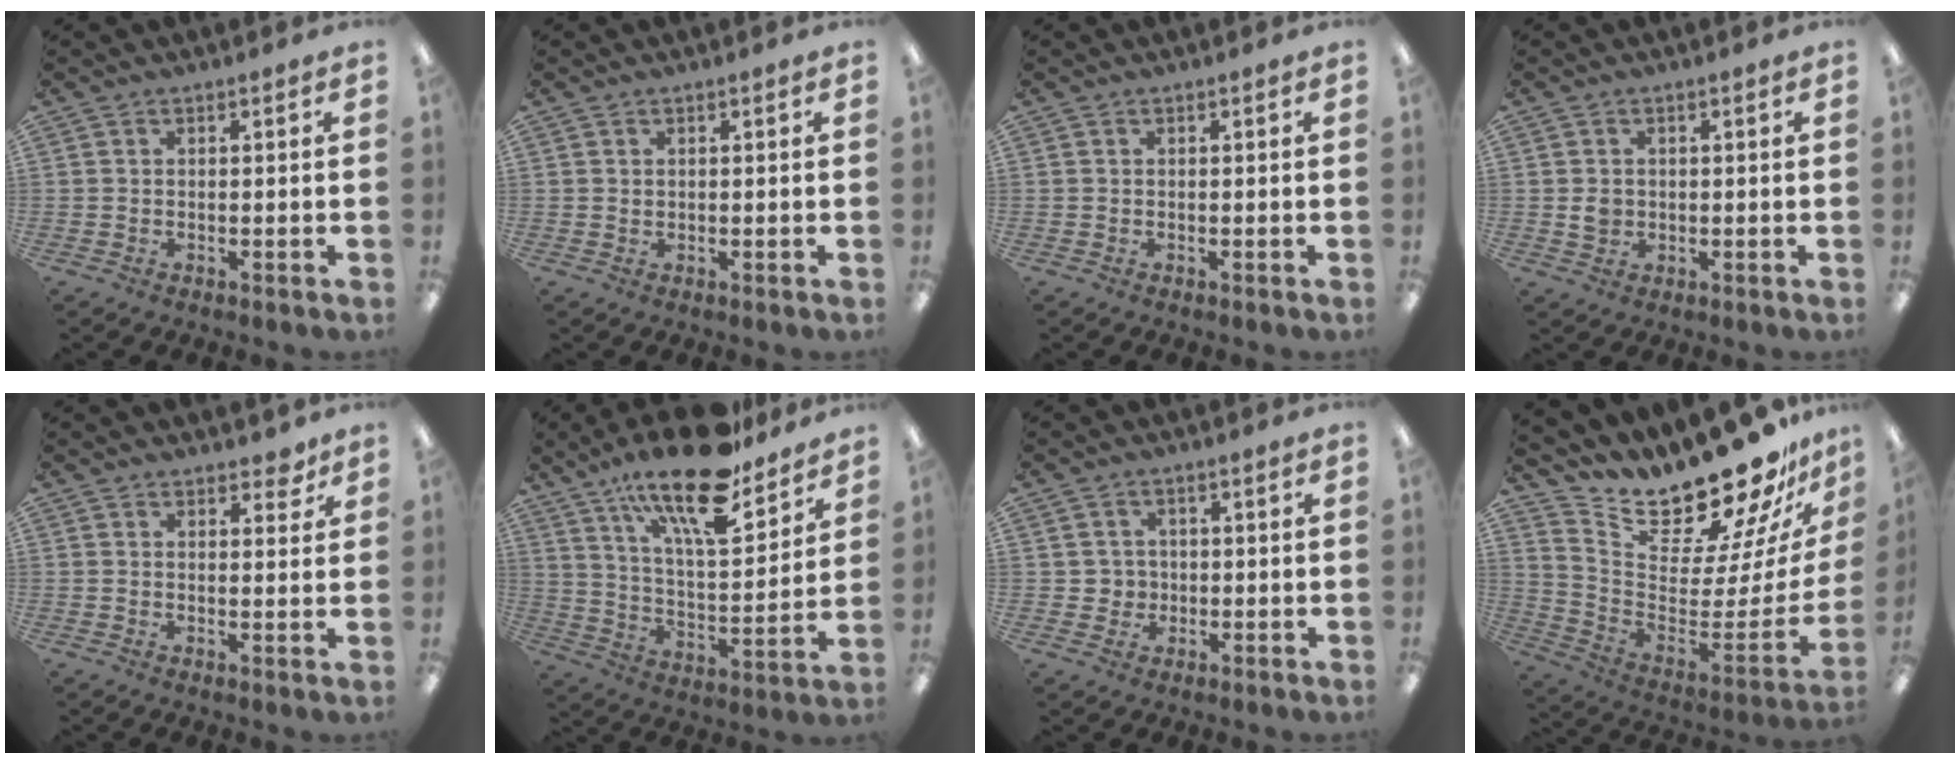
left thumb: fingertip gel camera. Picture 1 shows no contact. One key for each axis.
{"total": 0.6, "fx": 0.4, "fy": 0.5, "fz": 0.0, "tx": -0.001, "ty": 0.001, "tz": 0.008}
{"total": 0.0}
{"total": 2.7, "fx": 0.2, "fy": 2.4, "fz": 1.1, "tx": -0.014, "ty": 0.002, "tz": 0.002}
{"total": 3.7, "fx": 2.9, "fy": 1.8, "fz": 1.4, "tx": -0.008, "ty": -0.011, "tz": 0.049}
{"total": 21.3, "fx": 15.5, "fy": 6.7, "fz": 13.0, "tx": -0.221, "ty": -0.094, "tz": 0.260}
{"total": 3.3, "fx": 0.3, "fy": 3.3, "fz": 0.1, "tx": -0.005, "ty": 0.003, "tz": 0.002}
{"total": 19.1, "fx": 17.0, "fy": 5.0, "fz": 7.1, "tx": -0.104, "ty": -0.167, "tz": 0.290}